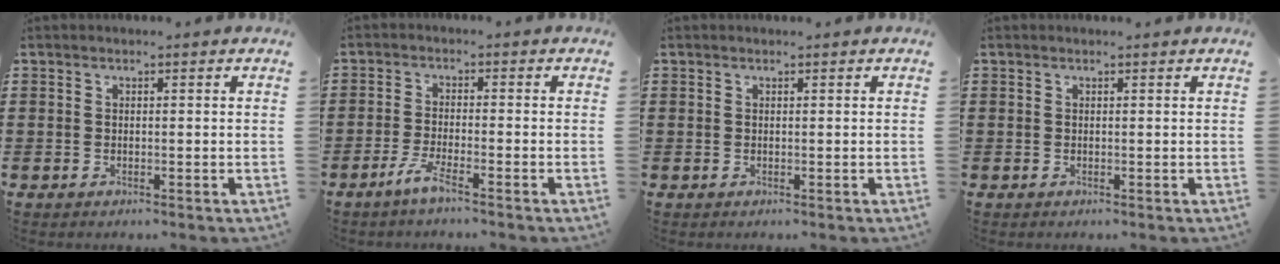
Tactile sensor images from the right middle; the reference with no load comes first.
{"total": 4.0, "force": [-2.8, 0.3, 2.8], "torque": [-0.060, -0.005, -0.056]}
{"total": 0.0}
{"total": 0.0}